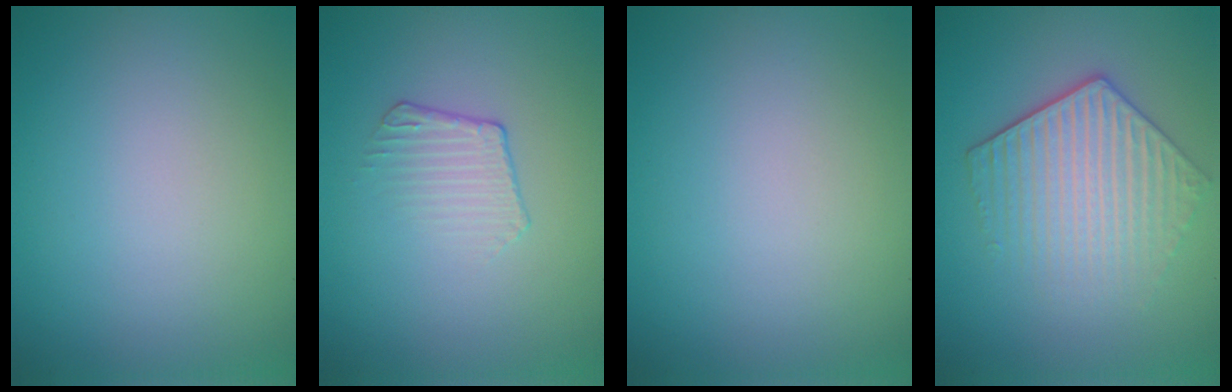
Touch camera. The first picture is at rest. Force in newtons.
{"total": 1.8, "press": 0.9, "slide": 1.5}
{"total": 0.0}
{"total": 4.6, "press": 3.8, "slide": 2.6}